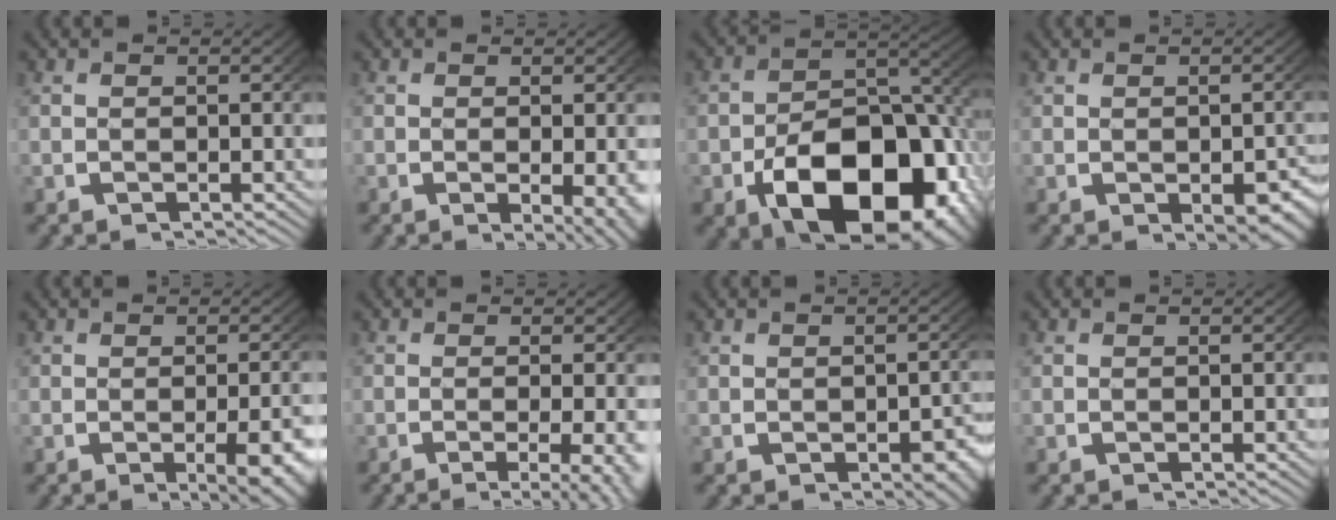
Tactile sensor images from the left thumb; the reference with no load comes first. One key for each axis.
{"total": 3.5, "fx": -0.6, "fy": 1.1, "fz": 3.2, "tx": -0.050, "ty": -0.019, "tz": 0.001}
{"total": 17.7, "fx": -5.4, "fy": 10.8, "fz": 12.9, "tx": -0.223, "ty": -0.060, "tz": -0.052}
{"total": 3.1, "fx": -0.6, "fy": 1.9, "fz": 2.4, "tx": -0.033, "ty": -0.024, "tz": 0.005}
{"total": 4.8, "fx": -1.4, "fy": 1.6, "fz": 4.3, "tx": -0.056, "ty": -0.010, "tz": -0.015}
{"total": 5.6, "fx": -3.0, "fy": 1.8, "fz": 4.4, "tx": -0.068, "ty": -0.021, "tz": -0.036}
{"total": 2.5, "fx": -0.6, "fy": 1.6, "fz": 1.9, "tx": -0.027, "ty": -0.017, "tz": 0.002}
{"total": 0.0}